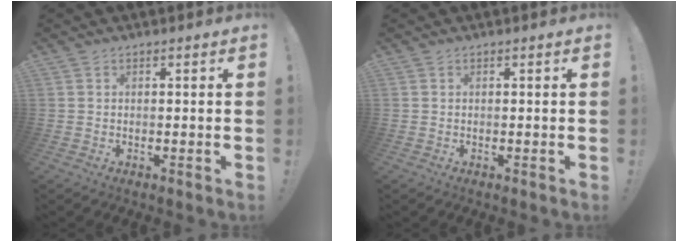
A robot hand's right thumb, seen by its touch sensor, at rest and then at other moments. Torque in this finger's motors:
{"motor_torque": [-0.13, 0.13, 0.05, 0.04, 0.13]}